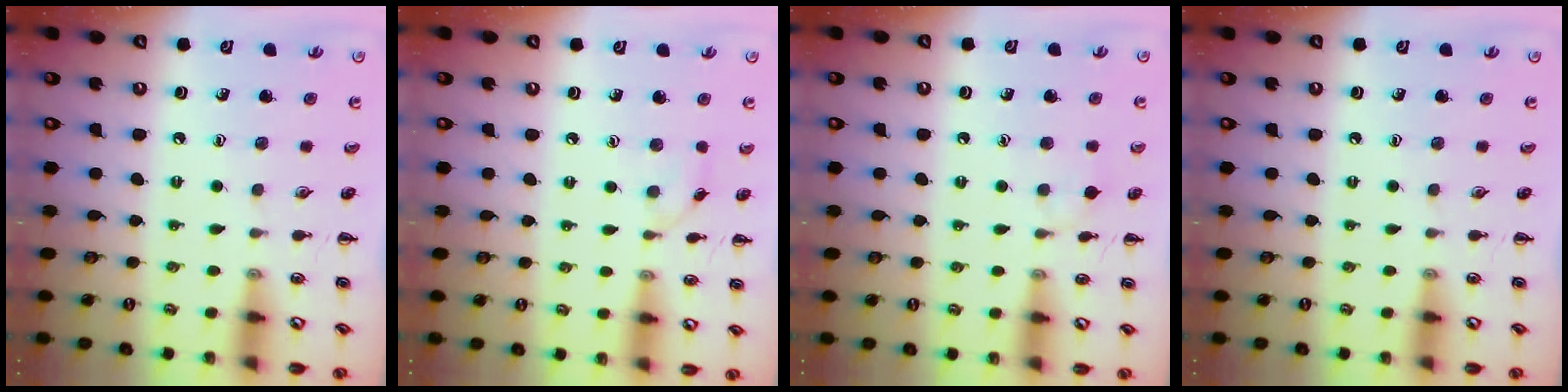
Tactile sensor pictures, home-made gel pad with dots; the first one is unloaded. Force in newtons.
{"total": 3.7, "press": 3.5, "slide": 1.1}
{"total": 5.0, "press": 4.7, "slide": 1.7}
{"total": 0.0}